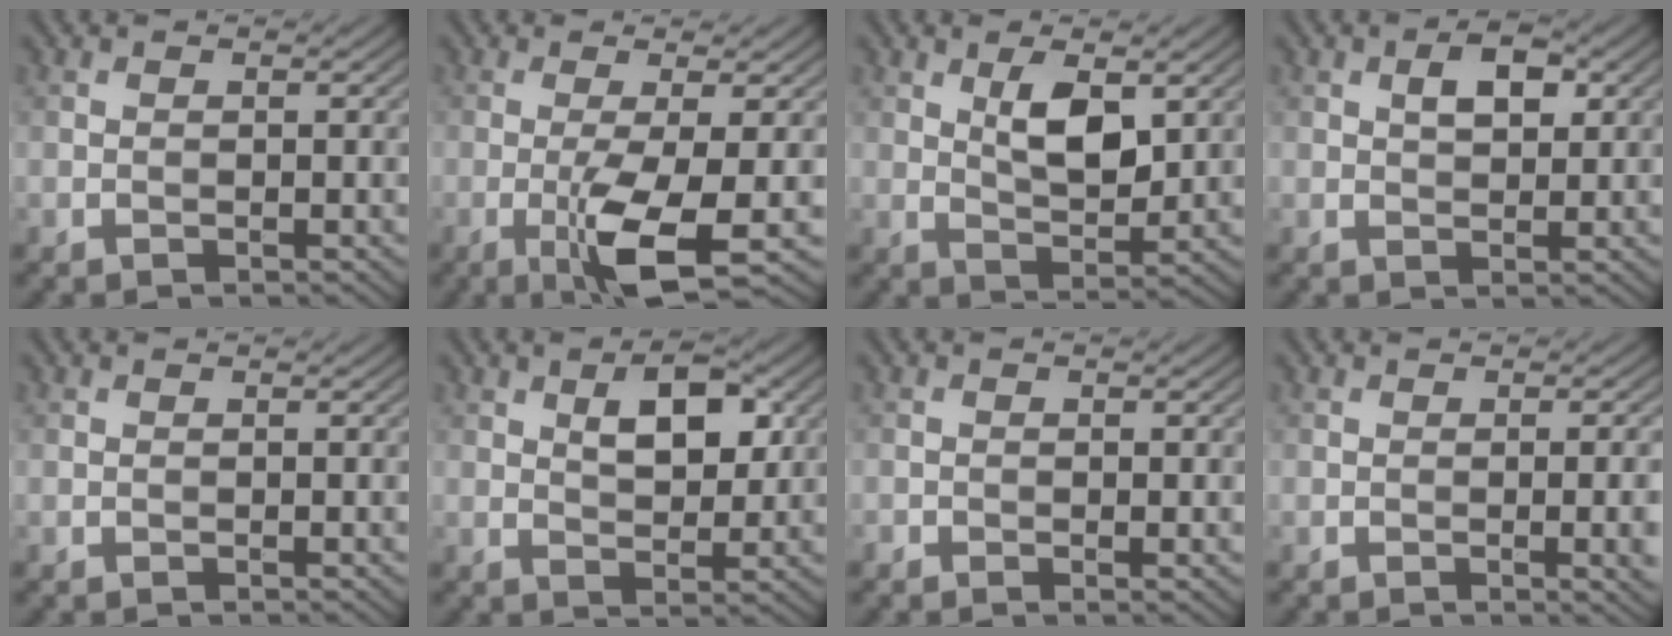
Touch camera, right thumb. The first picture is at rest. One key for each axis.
{"total": 6.6, "fx": -1.9, "fy": 0.9, "fz": 6.2, "tx": -0.116, "ty": 0.003, "tz": -0.038}
{"total": 5.8, "fx": 2.1, "fy": 2.6, "fz": 4.8, "tx": -0.091, "ty": -0.006, "tz": 0.040}
{"total": 3.6, "fx": 1.3, "fy": 1.9, "fz": 2.9, "tx": -0.049, "ty": 0.005, "tz": 0.021}
{"total": 0.0}
{"total": 6.2, "fx": 2.1, "fy": 3.1, "fz": 5.0, "tx": -0.082, "ty": 0.001, "tz": 0.034}
{"total": 0.9, "fx": -0.4, "fy": 0.3, "fz": 0.7, "tx": -0.013, "ty": -0.002, "tz": -0.007}
{"total": 4.1, "fx": -0.6, "fy": 1.0, "fz": 4.0, "tx": -0.056, "ty": -0.002, "tz": -0.006}